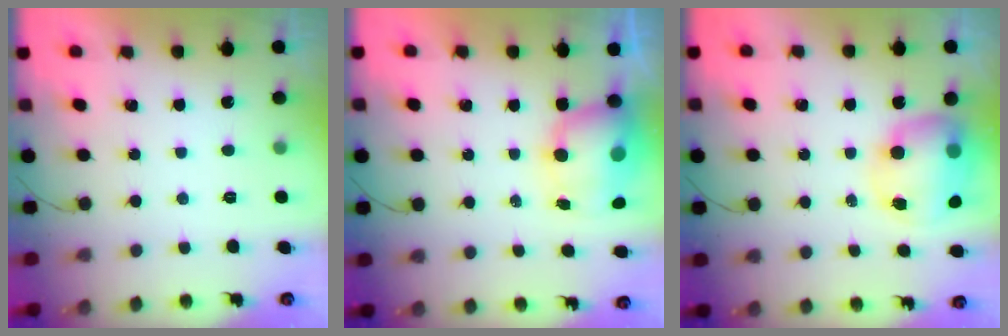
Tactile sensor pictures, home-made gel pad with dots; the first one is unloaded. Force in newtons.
{"total": 9.5, "press": 9.2, "slide": 2.6}
{"total": 11.3, "press": 11.0, "slide": 2.8}